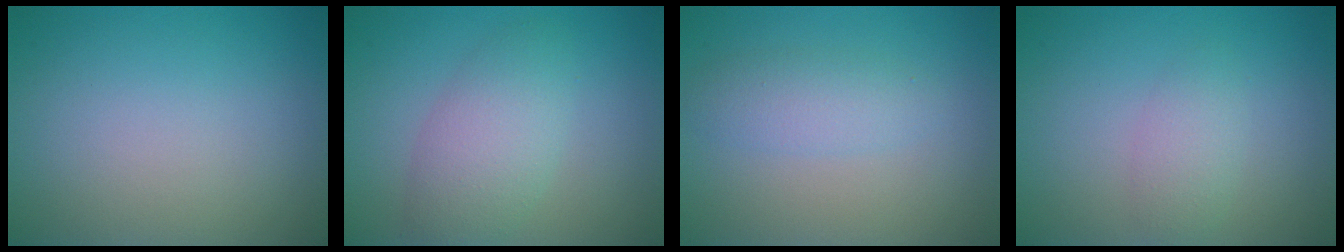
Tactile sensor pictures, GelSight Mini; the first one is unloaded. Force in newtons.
{"total": 4.2, "press": 4.2, "slide": 0.1}
{"total": 2.4, "press": 2.4, "slide": 0.0}
{"total": 1.9, "press": 1.9, "slide": 0.1}